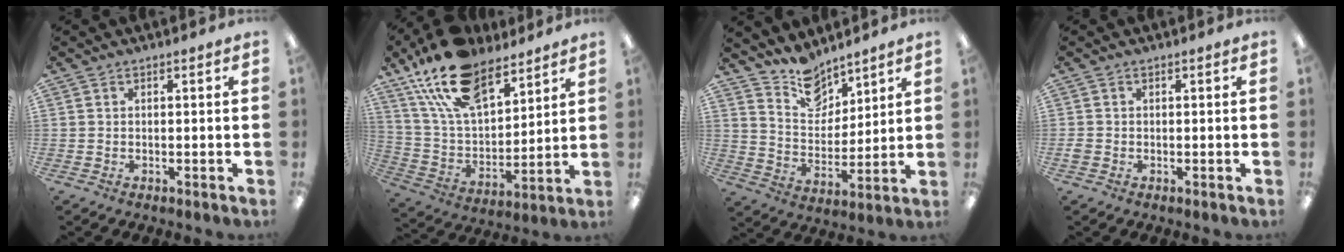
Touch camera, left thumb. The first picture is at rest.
{"total": 20.8, "force": [14.4, 10.1, 11.1], "torque": [-0.213, -0.066, 0.261]}
{"total": 11.4, "force": [9.5, 5.6, 2.8], "torque": [-0.045, -0.066, 0.181]}
{"total": 1.3, "force": [-0.4, 1.1, 0.7], "torque": [-0.010, 0.004, -0.007]}